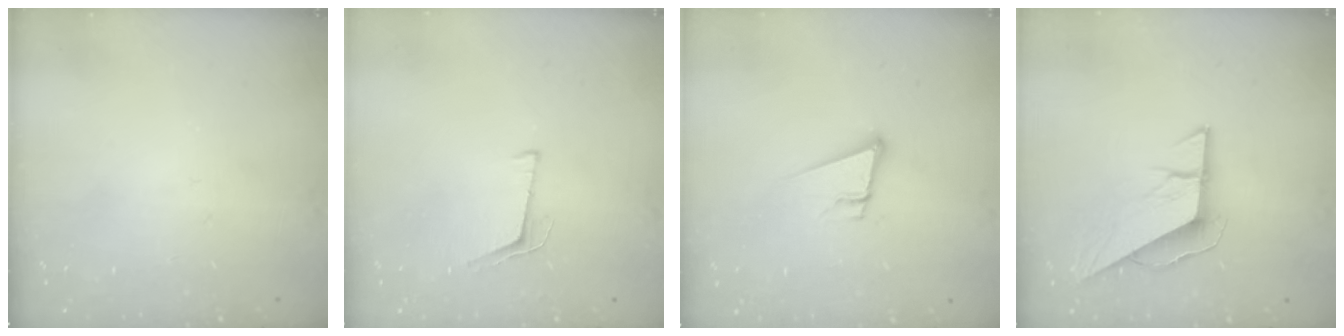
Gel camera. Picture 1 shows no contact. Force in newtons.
{"total": 4.2, "press": 3.5, "slide": 2.3}
{"total": 9.0, "press": 8.3, "slide": 3.3}
{"total": 8.0, "press": 8.0, "slide": 0.5}